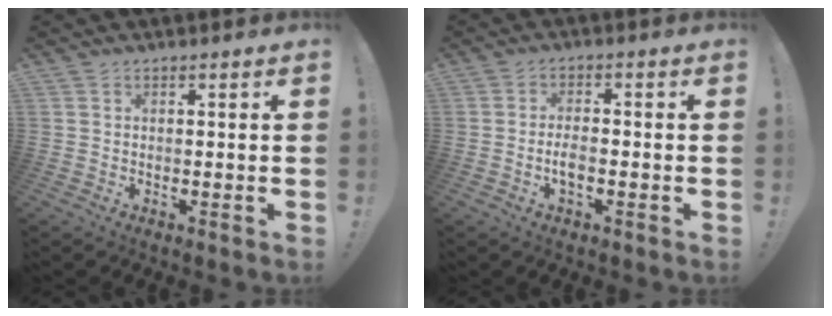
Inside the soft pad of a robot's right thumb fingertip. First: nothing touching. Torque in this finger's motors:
{"motor_torque": [-0.09, -0.35, 0.11, 0.08, 0.00]}